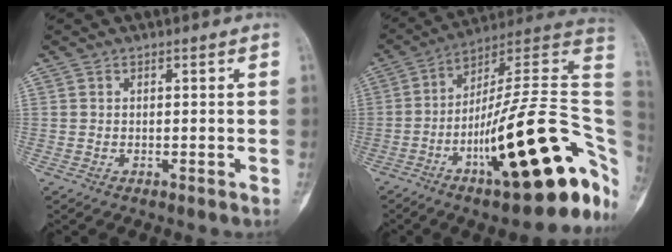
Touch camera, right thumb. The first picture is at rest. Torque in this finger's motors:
{"motor_torque": [1.65, -0.06, 1.74, -1.03, 0.56]}